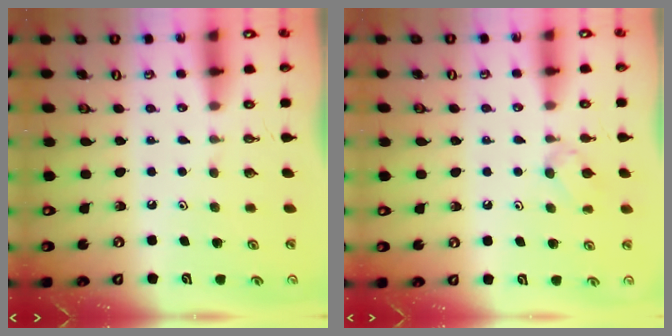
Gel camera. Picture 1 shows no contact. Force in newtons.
{"total": 6.0, "press": 5.9, "slide": 0.8}